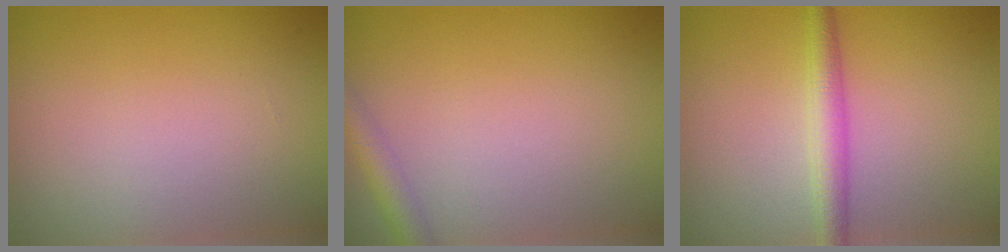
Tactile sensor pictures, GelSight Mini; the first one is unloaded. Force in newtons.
{"total": 2.3, "press": 2.3, "slide": 0.1}
{"total": 2.8, "press": 2.8, "slide": 0.0}